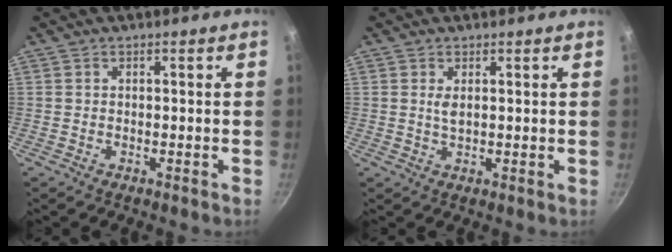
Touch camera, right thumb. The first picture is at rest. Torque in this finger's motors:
{"motor_torque": [-0.18, 0.40, 0.29, -0.02, 0.00]}